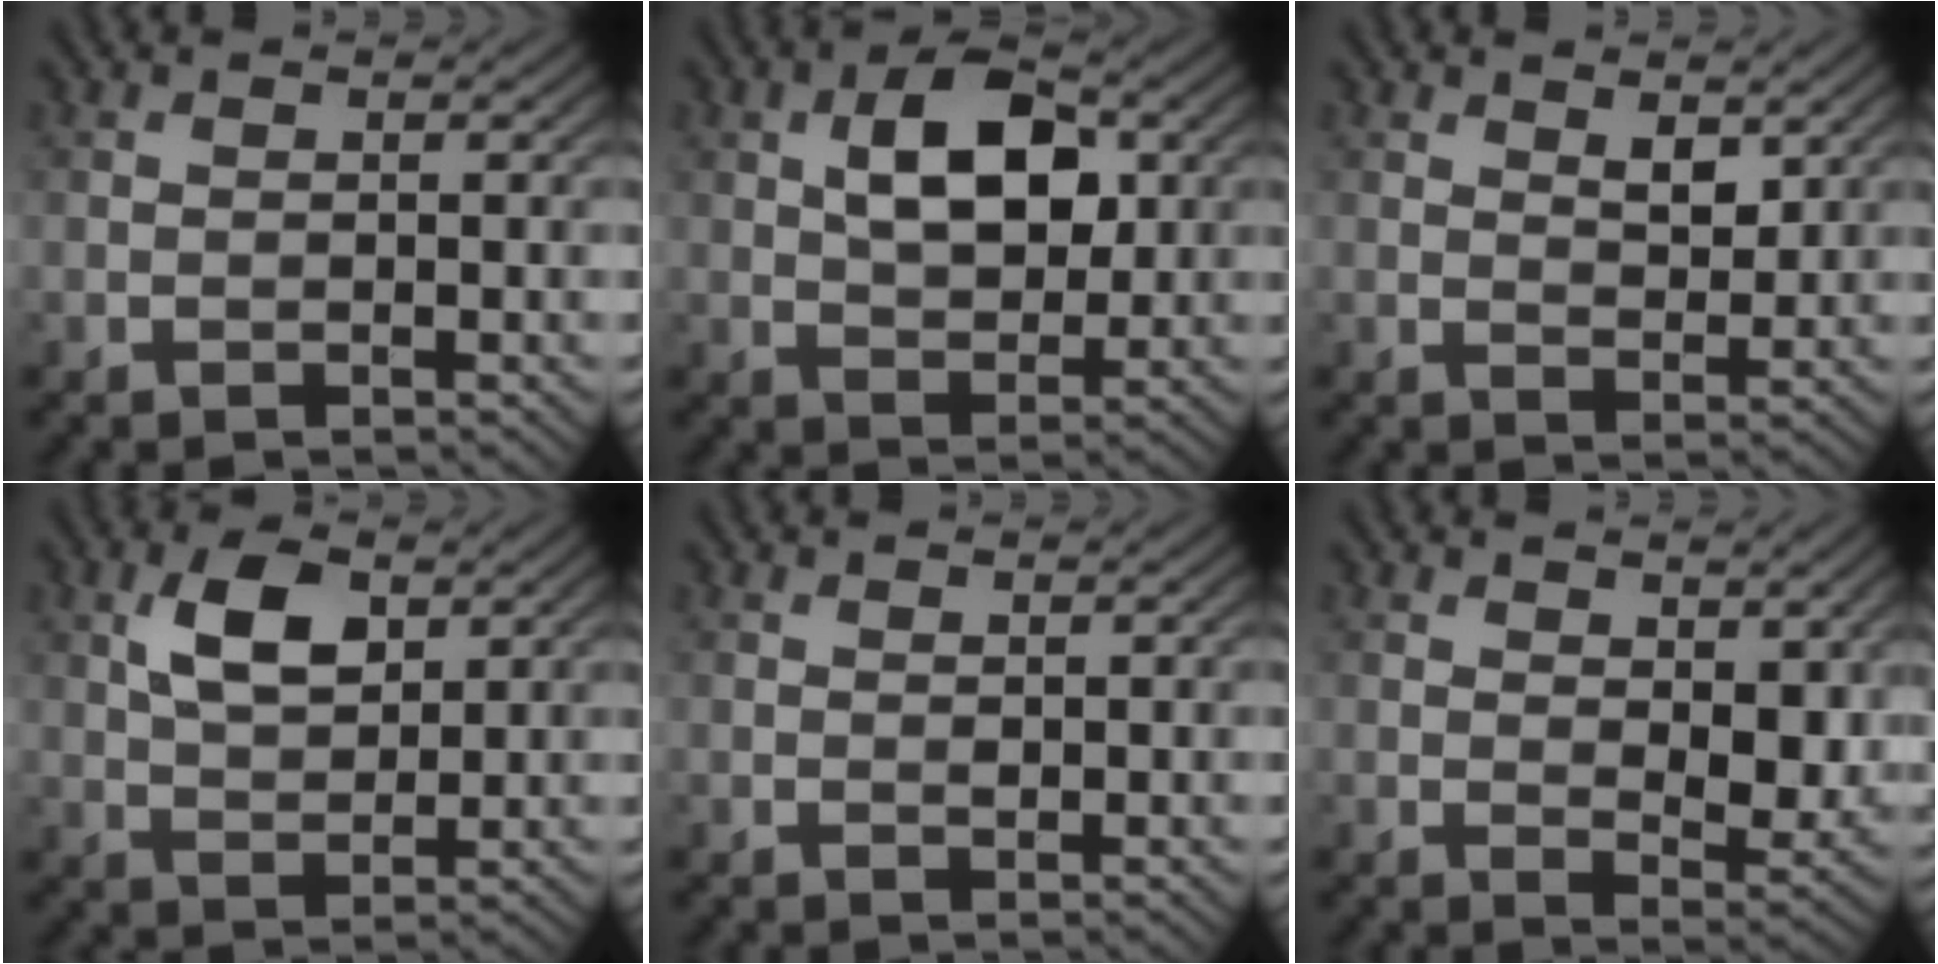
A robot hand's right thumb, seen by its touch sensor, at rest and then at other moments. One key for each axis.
{"total": 8.0, "fx": 2.0, "fy": 4.5, "fz": 6.3, "tx": -0.106, "ty": 0.007, "tz": 0.030}
{"total": 3.0, "fx": 1.7, "fy": 1.5, "fz": 2.0, "tx": -0.035, "ty": -0.008, "tz": 0.032}
{"total": 6.0, "fx": 2.3, "fy": 3.3, "fz": 4.5, "tx": -0.093, "ty": 0.002, "tz": 0.042}
{"total": 0.7, "fx": 0.3, "fy": 0.4, "fz": 0.5, "tx": -0.009, "ty": -0.002, "tz": 0.005}
{"total": 6.4, "fx": 1.8, "fy": 3.6, "fz": 5.0, "tx": -0.080, "ty": -0.010, "tz": 0.032}